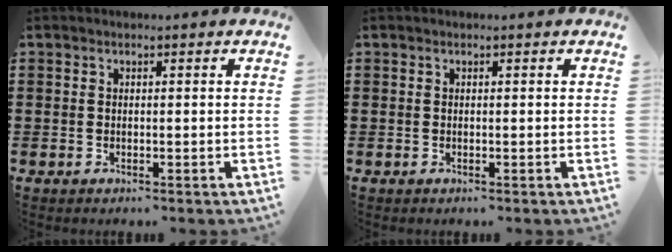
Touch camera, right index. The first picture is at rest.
{"total": 0.0}